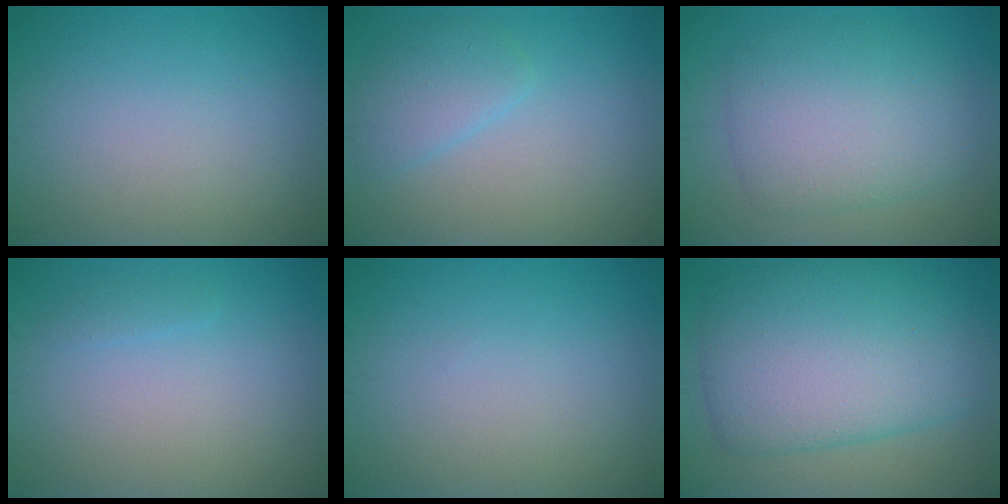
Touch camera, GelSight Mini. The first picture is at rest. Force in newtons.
{"total": 2.5, "press": 2.5, "slide": 0.3}
{"total": 6.1, "press": 6.1, "slide": 0.1}
{"total": 0.7, "press": 0.7, "slide": 0.0}
{"total": 0.0}
{"total": 10.3, "press": 10.3, "slide": 0.3}